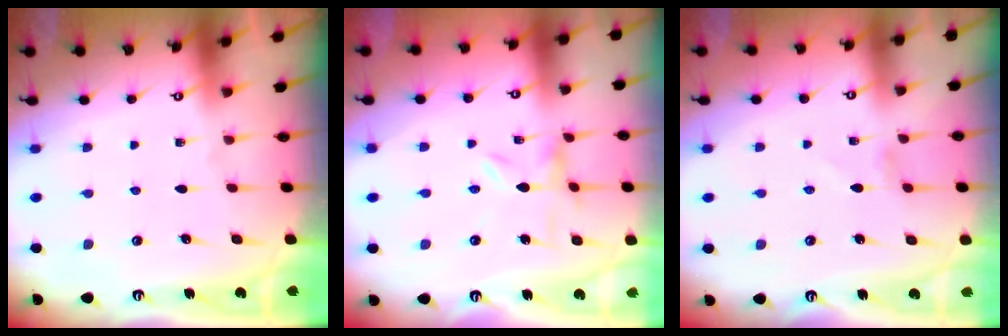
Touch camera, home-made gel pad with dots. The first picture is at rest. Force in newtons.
{"total": 0.8, "press": 0.8, "slide": 0.3}
{"total": 0.7, "press": 0.7, "slide": 0.1}